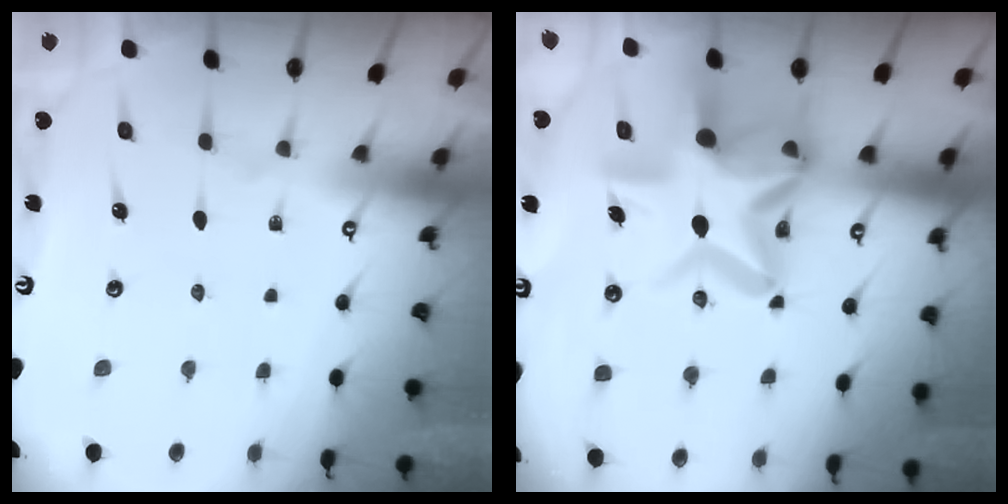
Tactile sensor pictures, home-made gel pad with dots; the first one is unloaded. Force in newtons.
{"total": 16.3, "press": 16.1, "slide": 2.4}